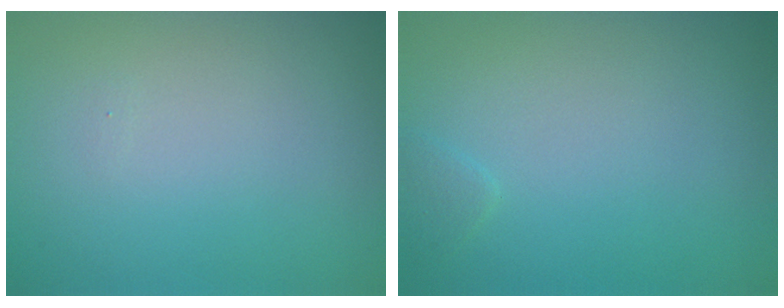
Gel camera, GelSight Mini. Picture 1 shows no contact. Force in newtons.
{"total": 0.7, "press": 0.7, "slide": 0.0}